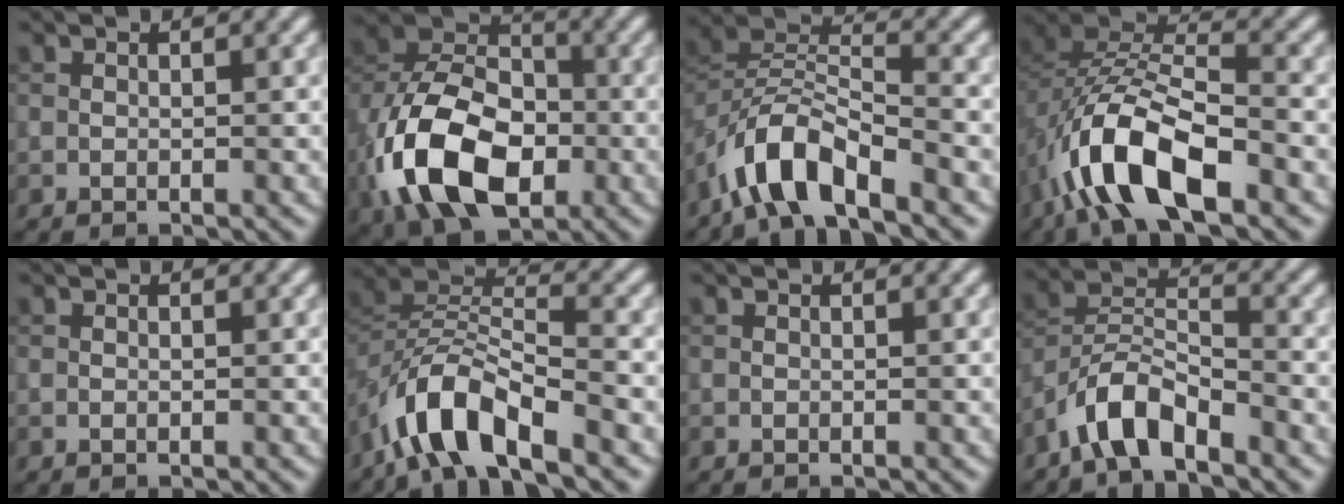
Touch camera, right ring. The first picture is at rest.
{"total": 13.5, "force": [-4.5, 8.7, 9.2], "torque": [-0.195, -0.009, -0.093]}
{"total": 6.9, "force": [-4.8, 2.4, 4.3], "torque": [-0.073, 0.005, -0.097]}
{"total": 10.3, "force": [-5.1, 4.4, 7.8], "torque": [-0.150, 0.013, -0.102]}
{"total": 0.0}
{"total": 7.7, "force": [-5.0, 2.9, 5.0], "torque": [-0.086, 0.005, -0.101]}
{"total": 0.0}
{"total": 5.2, "force": [-3.9, 1.6, 3.0], "torque": [-0.052, 0.008, -0.081]}